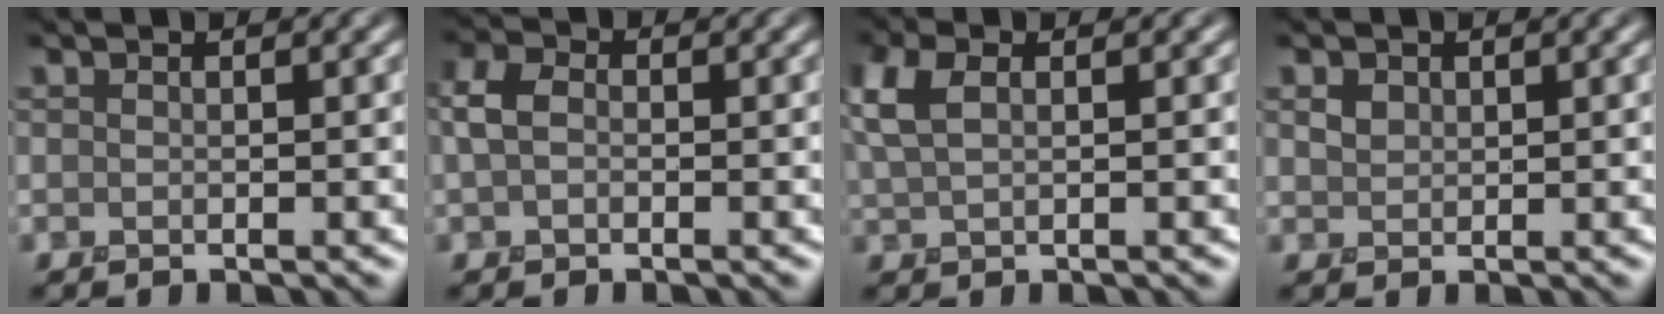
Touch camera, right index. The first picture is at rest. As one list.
[{"total": 2.5, "force": [0.1, 1.7, 1.8], "torque": [-0.039, 0.009, -0.007]}, {"total": 3.6, "force": [1.2, 1.8, 2.8], "torque": [-0.071, 0.007, 0.026]}, {"total": 1.2, "force": [0.6, 0.9, 0.4], "torque": [-0.010, 0.001, 0.012]}]